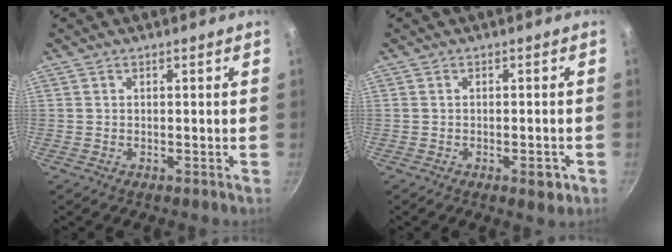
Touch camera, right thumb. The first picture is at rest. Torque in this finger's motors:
{"motor_torque": [0.97, 0.12, 0.59, -0.23, 0.12]}